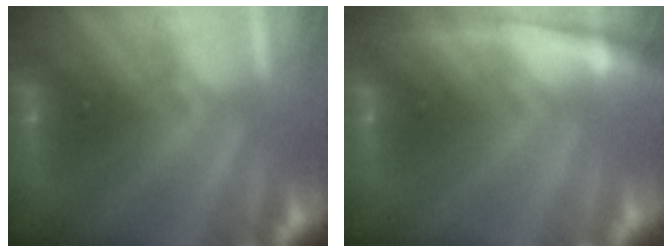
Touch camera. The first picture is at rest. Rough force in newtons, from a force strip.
{"total": 1.4}